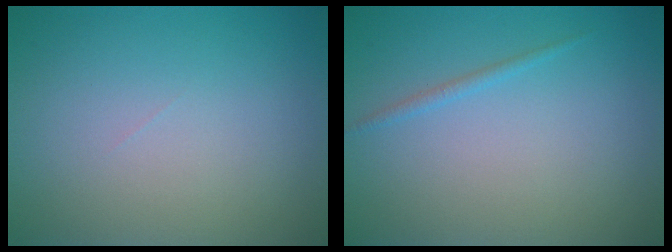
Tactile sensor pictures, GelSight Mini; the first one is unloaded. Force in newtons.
{"total": 0.8, "press": 0.8, "slide": 0.1}